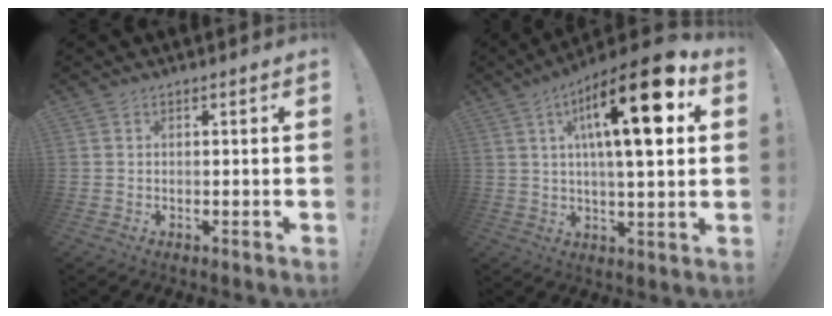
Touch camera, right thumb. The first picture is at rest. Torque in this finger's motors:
{"motor_torque": [1.54, 3.46, 0.41, 0.26, 0.52]}